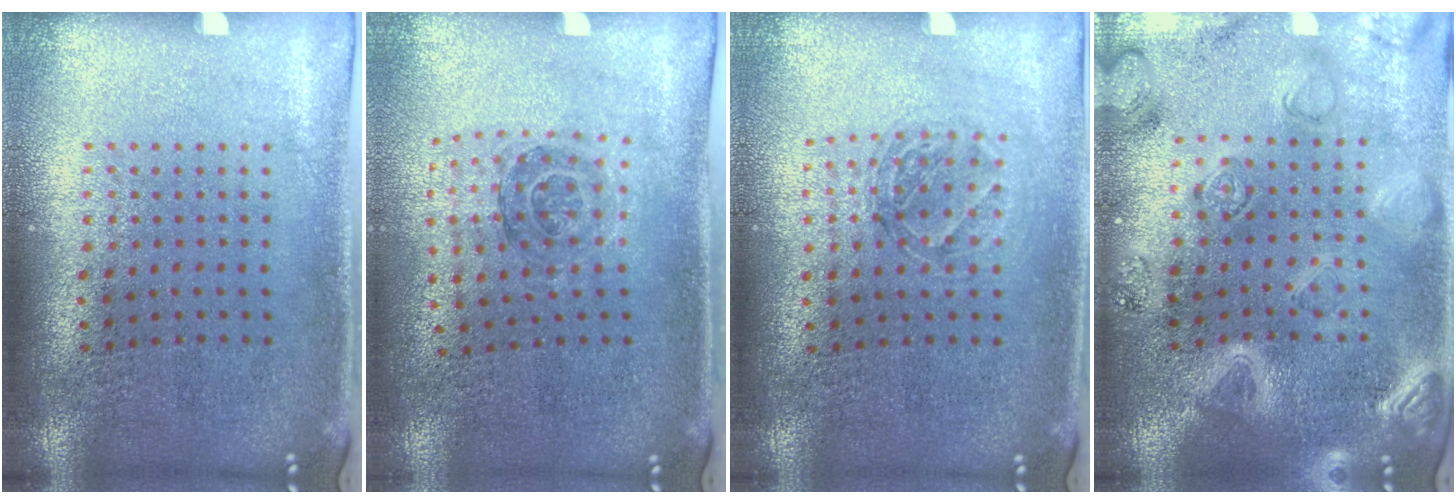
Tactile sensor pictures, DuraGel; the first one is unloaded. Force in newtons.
{"total": 1.1, "press": 1.1, "slide": 0.3}
{"total": 1.2, "press": 1.0, "slide": 0.5}
{"total": 3.0, "press": 2.9, "slide": 0.8}